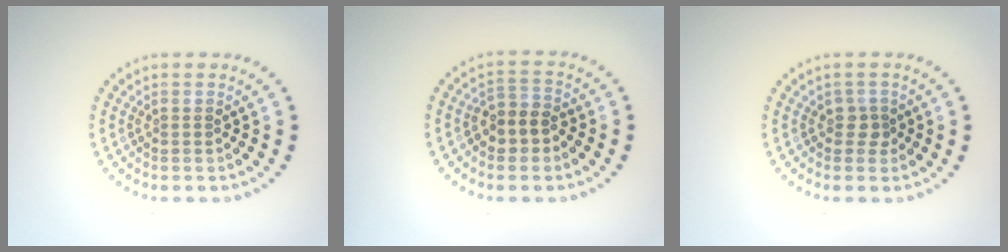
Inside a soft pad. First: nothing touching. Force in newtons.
{"total": 2.9, "press": 2.7, "slide": 1.1}
{"total": 1.3, "press": 1.1, "slide": 0.7}